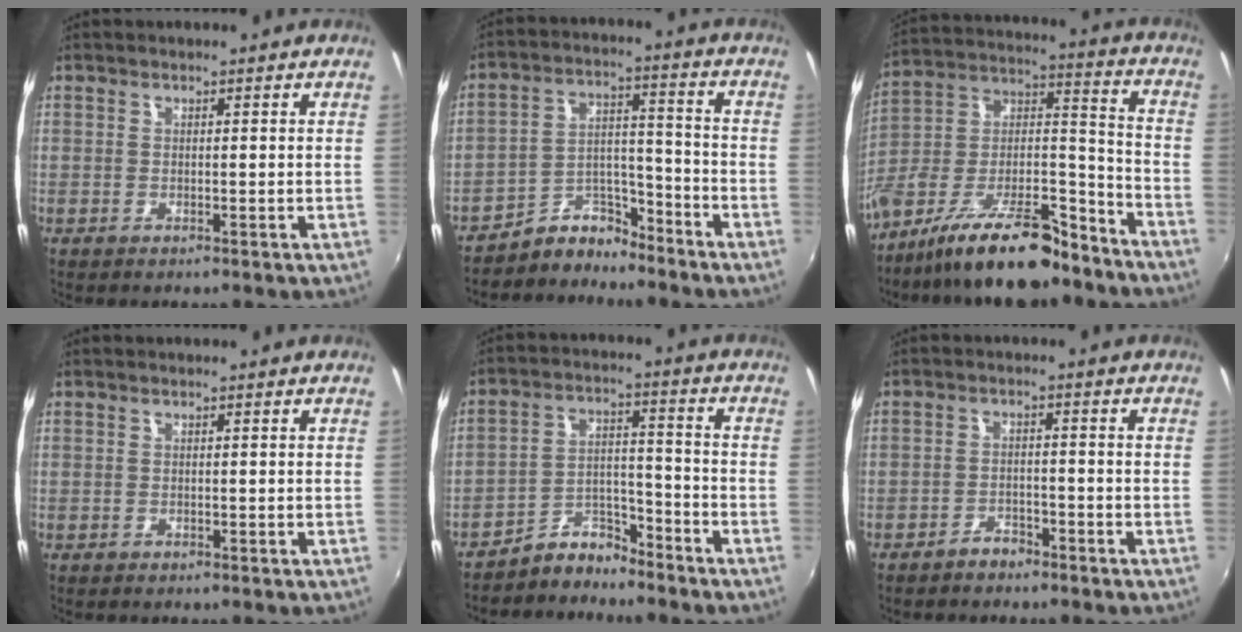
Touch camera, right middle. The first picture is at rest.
{"total": 7.4, "force": [-6.8, 2.8, 0.9], "torque": [-0.016, 0.033, -0.124]}
{"total": 20.7, "force": [-14.6, 6.6, 13.0], "torque": [-0.231, 0.000, -0.234]}
{"total": 0.0}
{"total": 6.5, "force": [-6.1, 2.1, 0.8], "torque": [-0.010, 0.027, -0.112]}
{"total": 3.0, "force": [-2.6, 1.3, 0.6], "torque": [-0.022, 0.005, -0.042]}